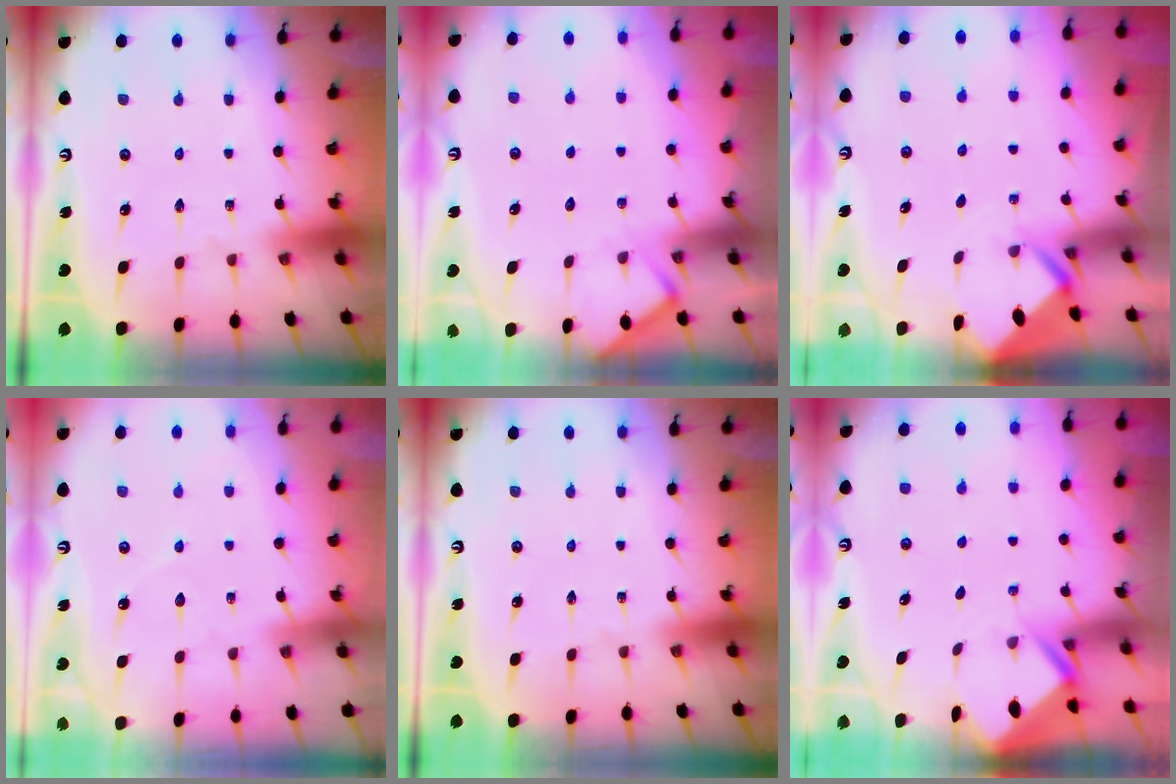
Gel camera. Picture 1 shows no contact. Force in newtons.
{"total": 5.4, "press": 5.4, "slide": 0.6}
{"total": 2.9, "press": 2.9, "slide": 0.3}
{"total": 2.7, "press": 2.7, "slide": 0.3}
{"total": 0.0}
{"total": 2.4, "press": 2.4, "slide": 0.1}